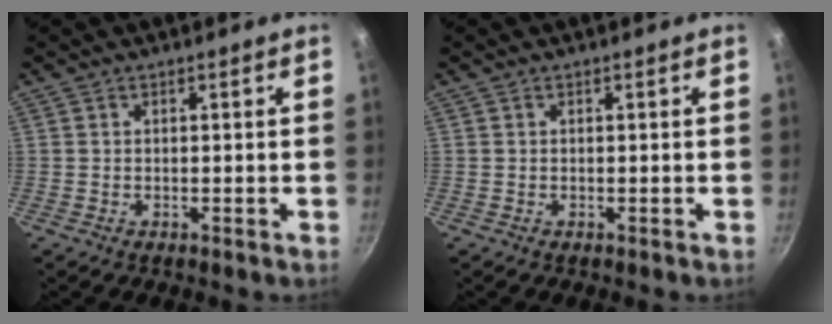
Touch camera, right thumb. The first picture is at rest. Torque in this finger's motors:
{"motor_torque": [0.00, 0.21, 0.40, -0.28, -0.02]}